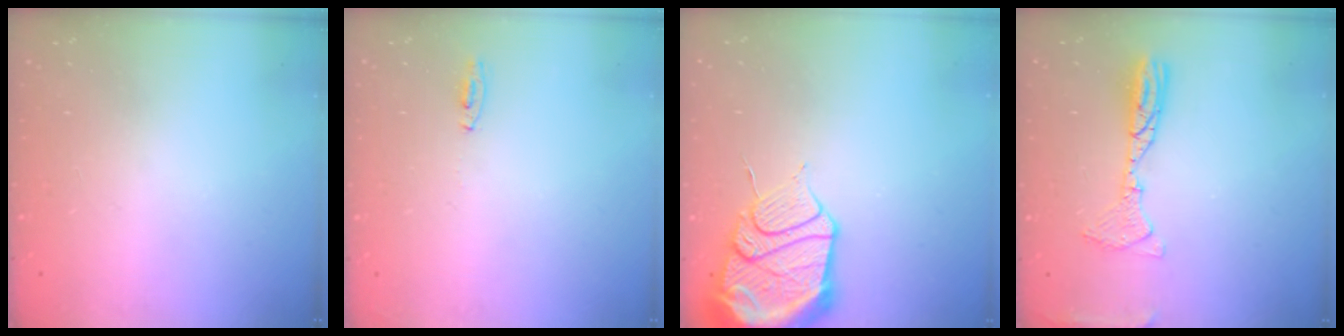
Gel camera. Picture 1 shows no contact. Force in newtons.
{"total": 15.9, "press": 4.3, "slide": 15.3}
{"total": 17.2, "press": 17.1, "slide": 1.7}
{"total": 10.6, "press": 10.4, "slide": 2.2}